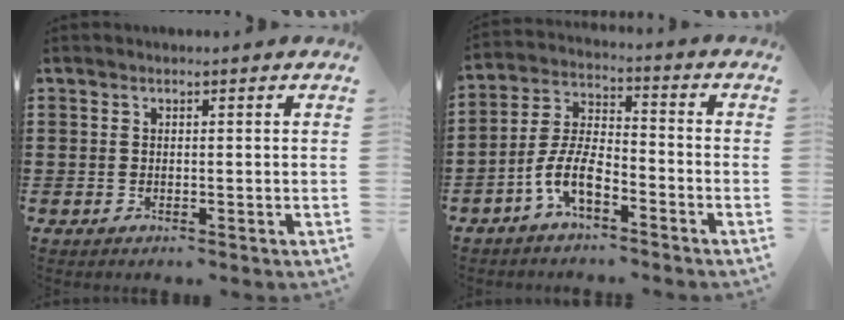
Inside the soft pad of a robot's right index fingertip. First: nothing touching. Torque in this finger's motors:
{"motor_torque": [1.07, 1.06, 0.25, 0.10]}